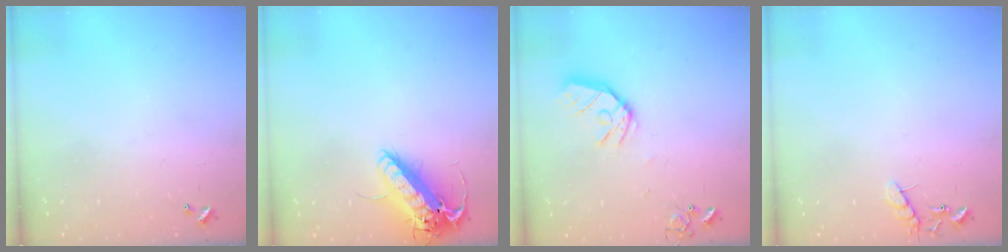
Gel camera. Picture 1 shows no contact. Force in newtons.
{"total": 17.1, "press": 16.8, "slide": 3.3}
{"total": 13.2, "press": 13.1, "slide": 1.5}
{"total": 8.5, "press": 8.5, "slide": 0.6}